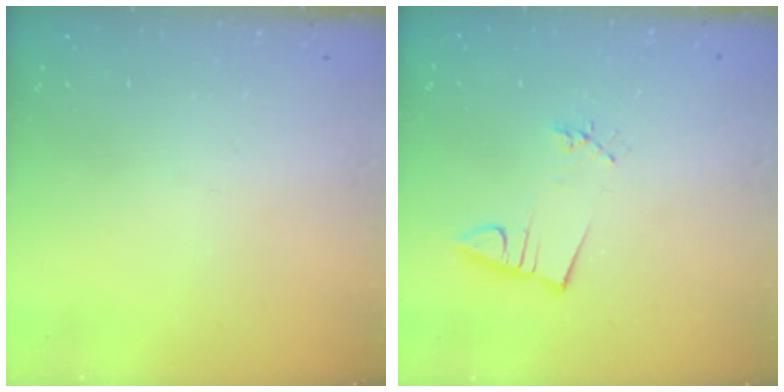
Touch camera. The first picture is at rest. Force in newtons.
{"total": 3.2, "press": 1.7, "slide": 2.7}